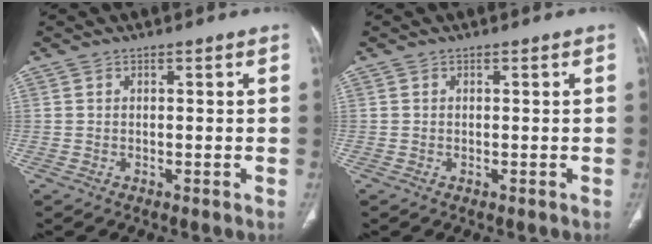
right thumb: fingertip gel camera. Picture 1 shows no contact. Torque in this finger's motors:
{"motor_torque": [-0.08, -0.08, 0.09, -0.21, -0.02]}